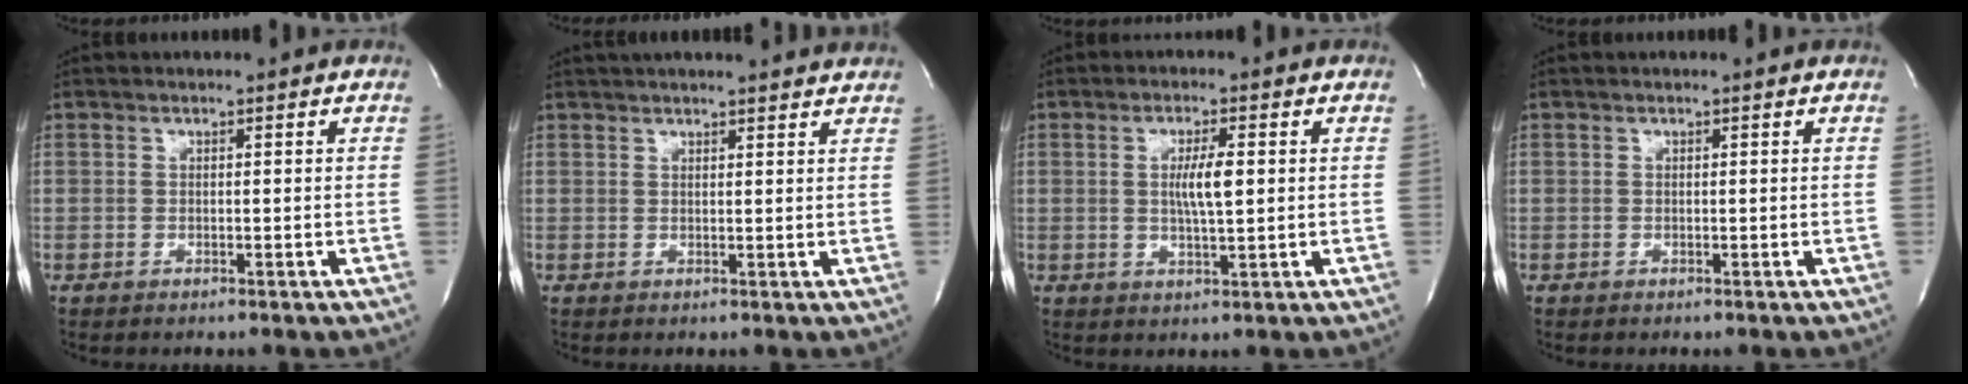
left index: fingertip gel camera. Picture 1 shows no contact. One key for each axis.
{"total": 12.3, "fx": 11.4, "fy": 1.1, "fz": 4.5, "tx": -0.065, "ty": 0.025, "tz": 0.139}
{"total": 4.7, "fx": 0.5, "fy": 0.5, "fz": 4.6, "tx": -0.085, "ty": -0.003, "tz": 0.009}
{"total": 0.0}